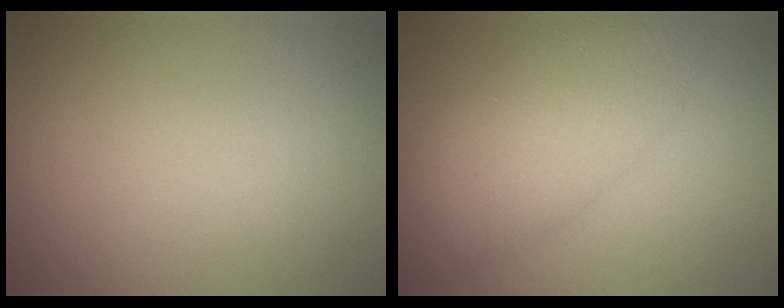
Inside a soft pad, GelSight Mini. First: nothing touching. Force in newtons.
{"total": 6.4, "press": 6.4, "slide": 0.1}